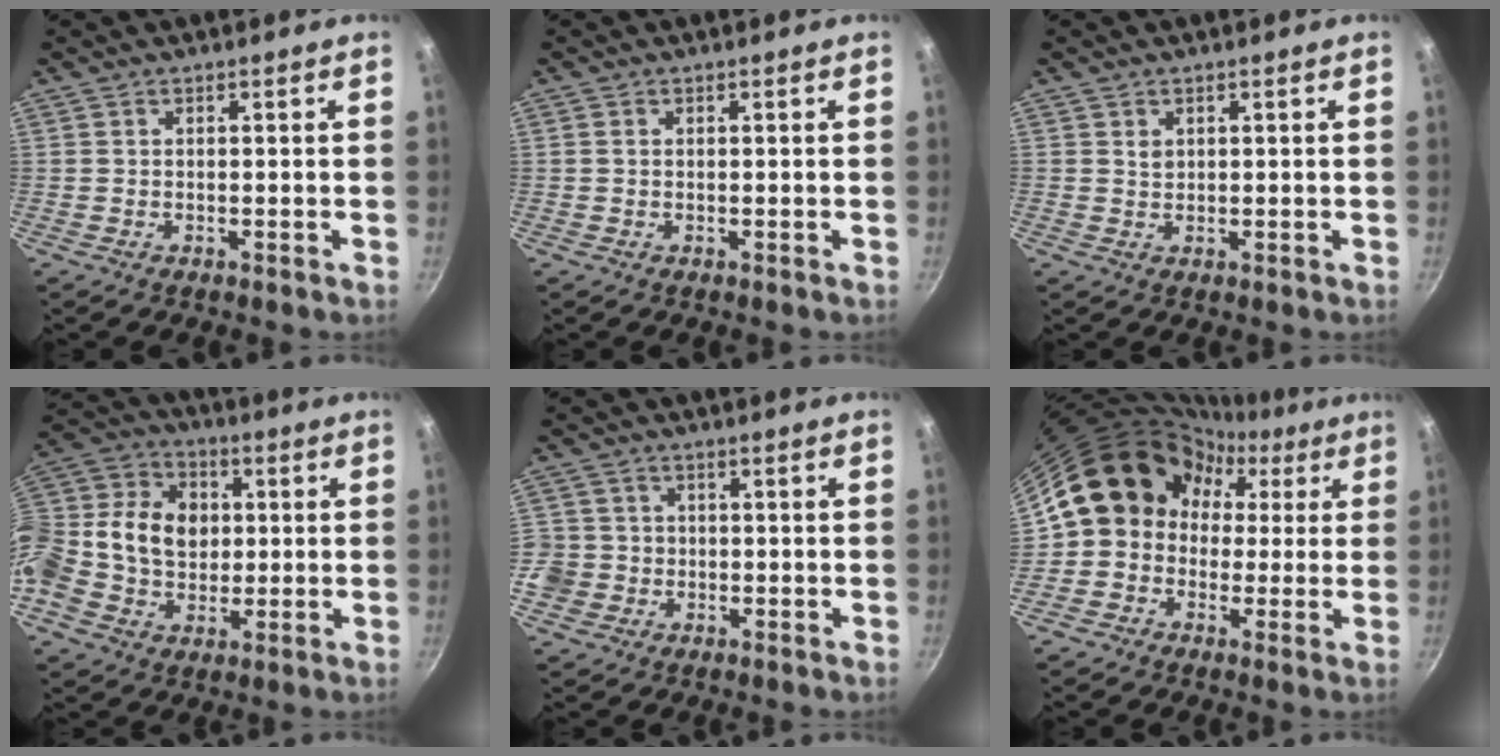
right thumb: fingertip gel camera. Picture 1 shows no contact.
{"total": 0.5, "force": [0.1, 0.4, 0.3], "torque": [-0.006, 0.002, 0.000]}
{"total": 1.3, "force": [0.5, 1.1, 0.6], "torque": [-0.006, -0.002, 0.008]}
{"total": 21.6, "force": [0.3, 17.2, 13.0], "torque": [-0.246, 0.041, -0.006]}
{"total": 6.6, "force": [-1.7, 6.2, 1.6], "torque": [-0.020, 0.026, -0.031]}
{"total": 15.6, "force": [1.6, 14.1, 6.5], "torque": [-0.062, 0.047, 0.008]}